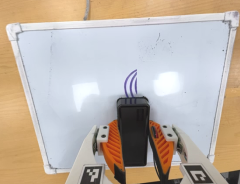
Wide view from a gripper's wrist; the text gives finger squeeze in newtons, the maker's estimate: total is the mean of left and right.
{"total": 6.3, "left": 5.7, "right": 6.9}